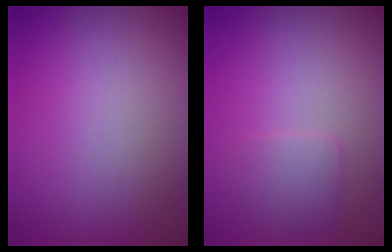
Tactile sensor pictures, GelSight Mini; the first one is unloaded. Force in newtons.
{"total": 1.6, "press": 1.6, "slide": 0.3}